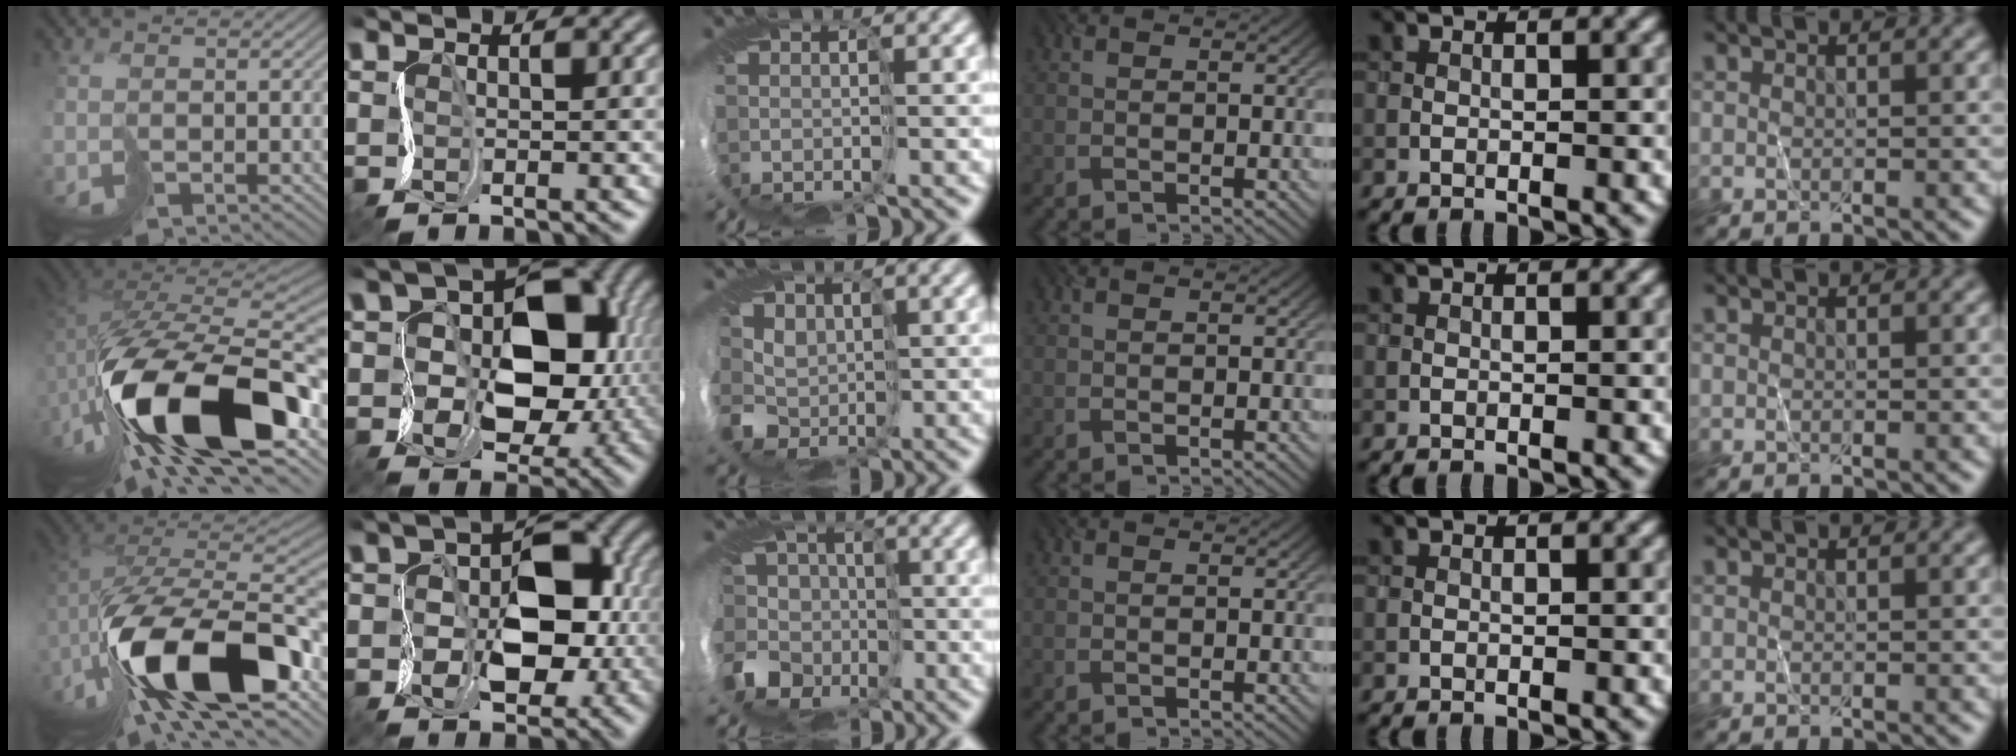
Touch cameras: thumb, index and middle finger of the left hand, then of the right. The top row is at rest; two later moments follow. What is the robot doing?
{"motion": "cut", "object": "receipt paper"}